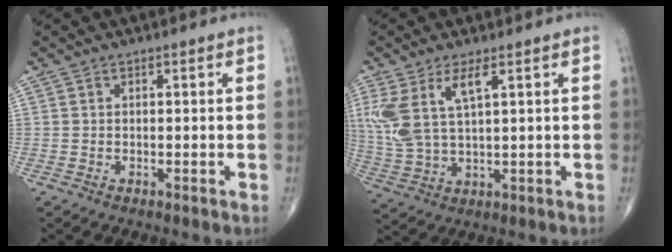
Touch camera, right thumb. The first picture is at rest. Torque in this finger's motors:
{"motor_torque": [0.07, 0.30, 0.79, 0.74, 0.10]}